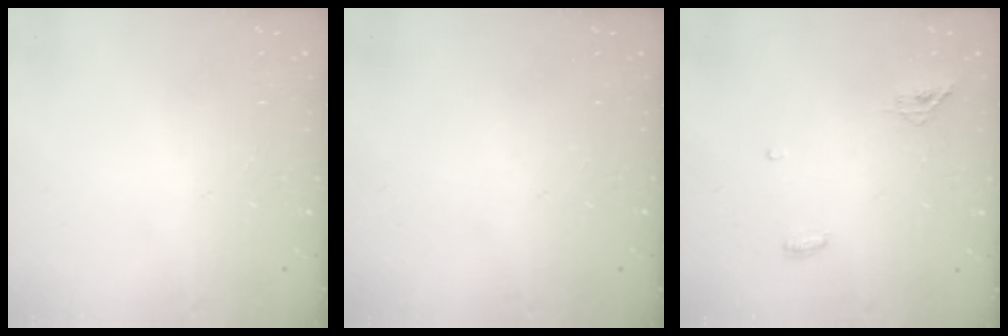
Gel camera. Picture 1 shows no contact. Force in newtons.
{"total": 0.0}
{"total": 5.1, "press": 5.0, "slide": 1.1}